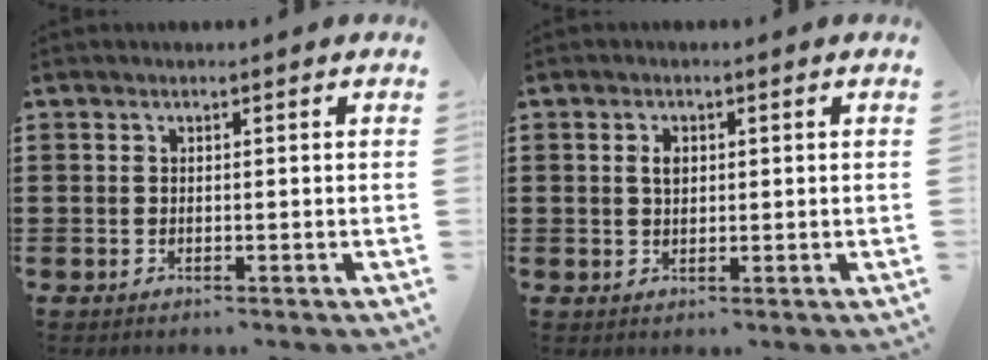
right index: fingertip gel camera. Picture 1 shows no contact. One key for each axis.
{"total": 2.1, "fx": 0.5, "fy": 1.2, "fz": 1.6, "tx": -0.035, "ty": 0.008, "tz": 0.007}